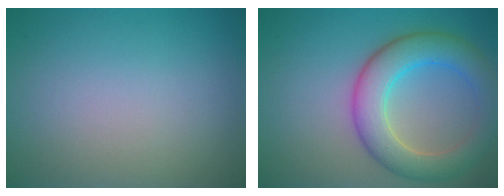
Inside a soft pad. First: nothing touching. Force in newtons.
{"total": 6.6, "press": 6.6, "slide": 0.4}